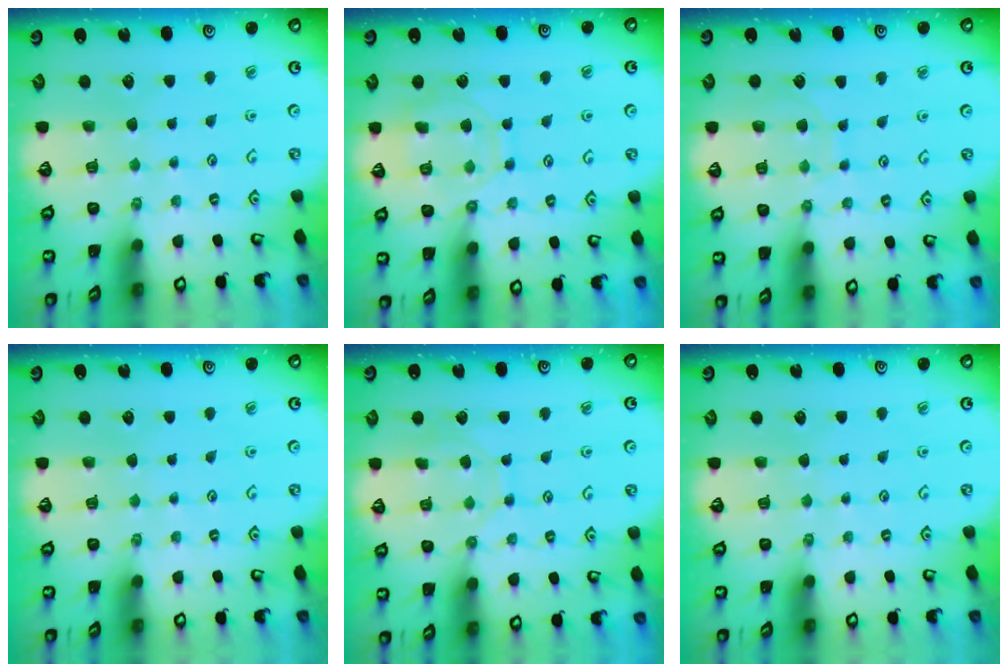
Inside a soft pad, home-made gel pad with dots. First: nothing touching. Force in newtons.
{"total": 10.5, "press": 10.4, "slide": 1.0}
{"total": 7.1, "press": 7.1, "slide": 0.5}
{"total": 0.0}
{"total": 8.3, "press": 8.3, "slide": 0.6}
{"total": 0.0}